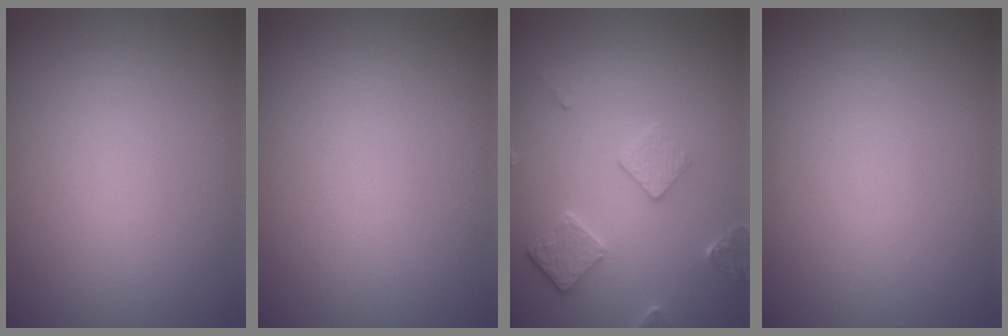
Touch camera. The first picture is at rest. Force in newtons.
{"total": 0.0}
{"total": 2.7, "press": 2.0, "slide": 1.7}
{"total": 0.0}